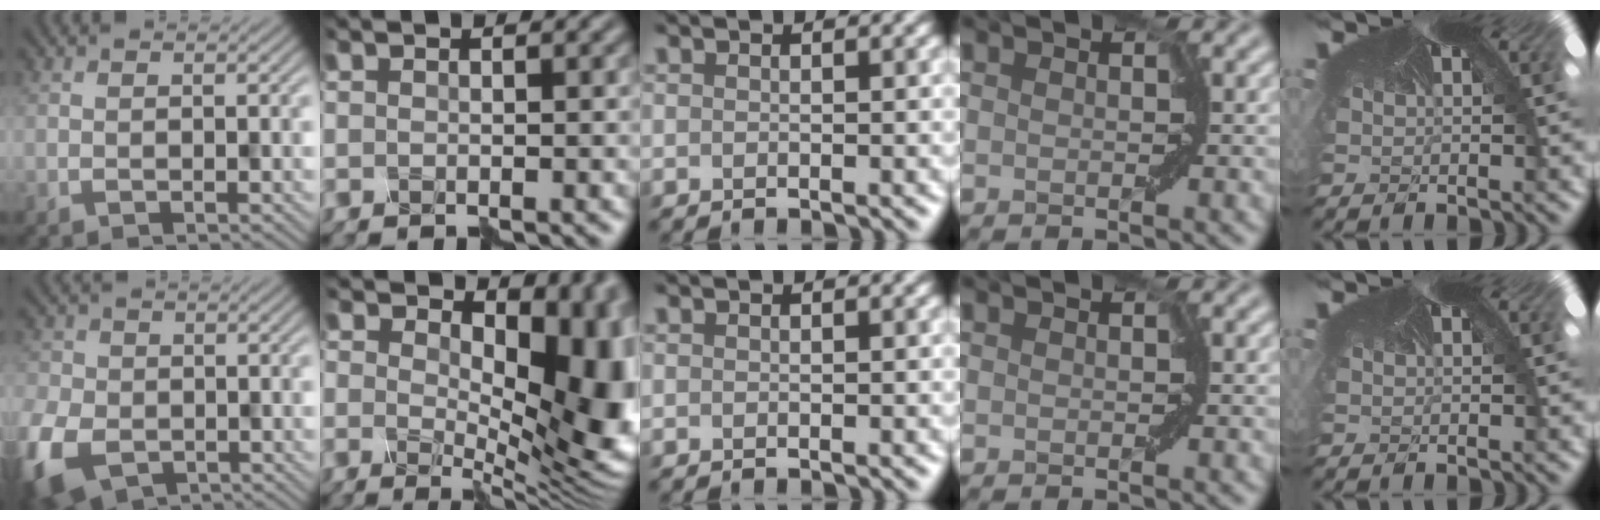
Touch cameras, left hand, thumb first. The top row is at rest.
{"thumb": {"total": 9.2, "force": [-4.2, 6.4, 5.1], "torque": [-0.140, -0.042, -0.075]}, "index": {"total": 11.1, "force": [1.4, 6.0, 9.3], "torque": [-0.111, -0.009, 0.030]}}